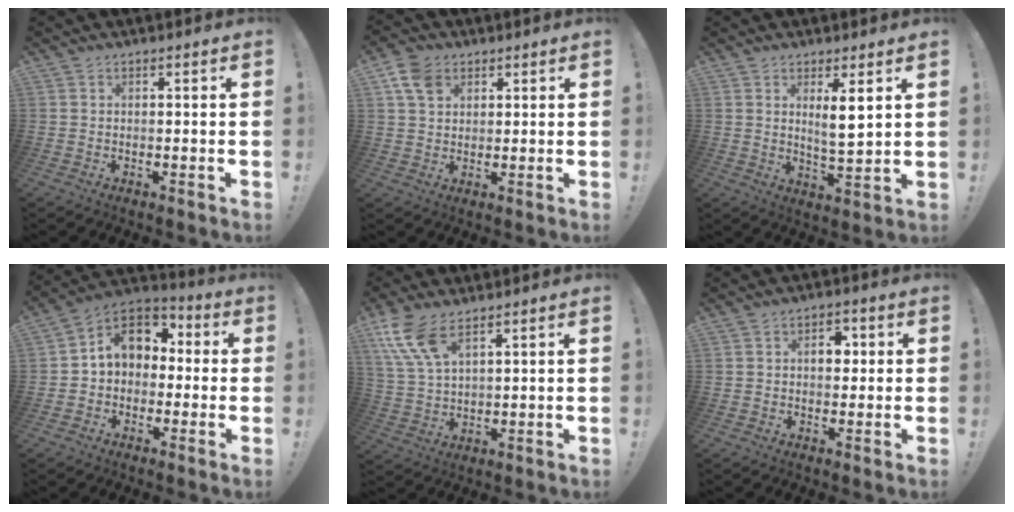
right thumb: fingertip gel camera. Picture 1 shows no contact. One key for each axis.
{"total": 7.5, "fx": 3.6, "fy": 5.2, "fz": 3.9, "tx": -0.070, "ty": -0.003, "tz": 0.072}
{"total": 6.8, "fx": 3.2, "fy": 0.9, "fz": 6.0, "tx": -0.091, "ty": -0.018, "tz": 0.048}
{"total": 10.1, "fx": 1.8, "fy": 8.3, "fz": 5.5, "tx": -0.079, "ty": 0.006, "tz": 0.040}
{"total": 10.2, "fx": 6.5, "fy": 3.9, "fz": 6.8, "tx": -0.149, "ty": -0.020, "tz": 0.126}
{"total": 5.4, "fx": 0.7, "fy": 3.7, "fz": 3.9, "tx": -0.039, "ty": 0.002, "tz": 0.004}